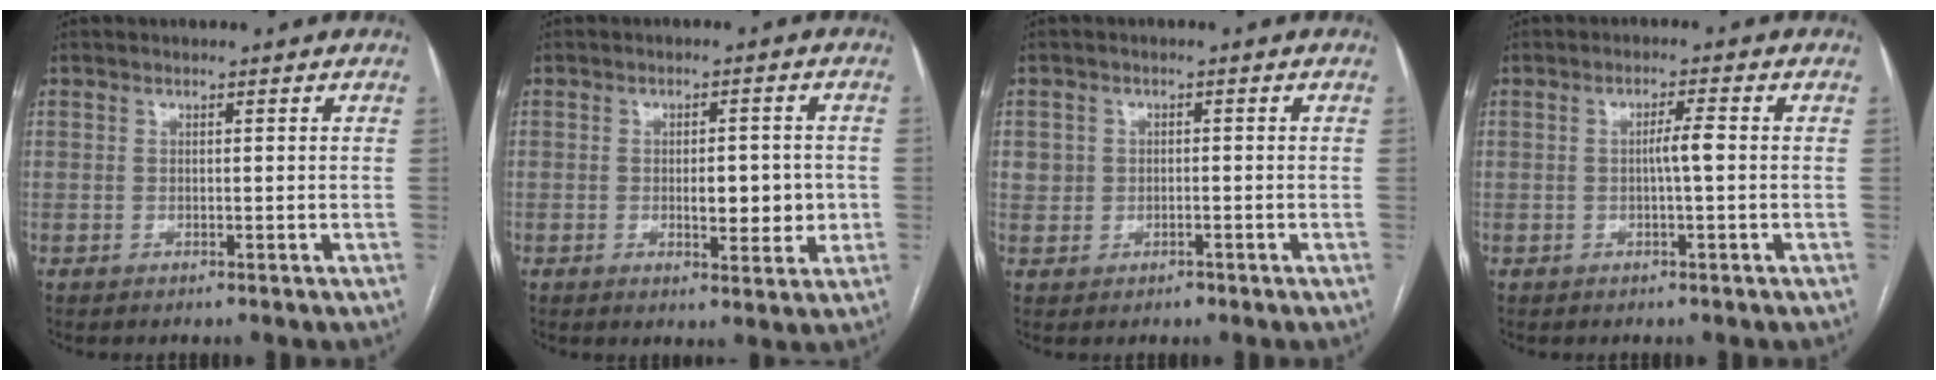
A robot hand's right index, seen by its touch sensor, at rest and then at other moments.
{"total": 5.8, "force": [-0.6, 2.4, 5.3], "torque": [-0.070, 0.000, -0.003]}
{"total": 2.6, "force": [-0.3, 2.5, 0.7], "torque": [-0.010, 0.010, 0.004]}
{"total": 2.6, "force": [0.0, 0.0, 2.6], "torque": [-0.045, 0.002, -0.001]}